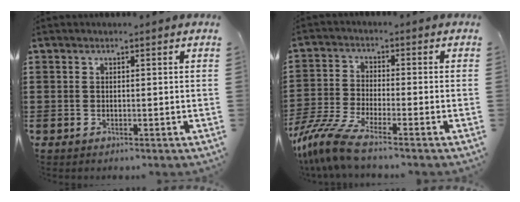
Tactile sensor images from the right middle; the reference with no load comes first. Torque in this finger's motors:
{"motor_torque": [1.73, -0.41, 0.26, 0.13]}